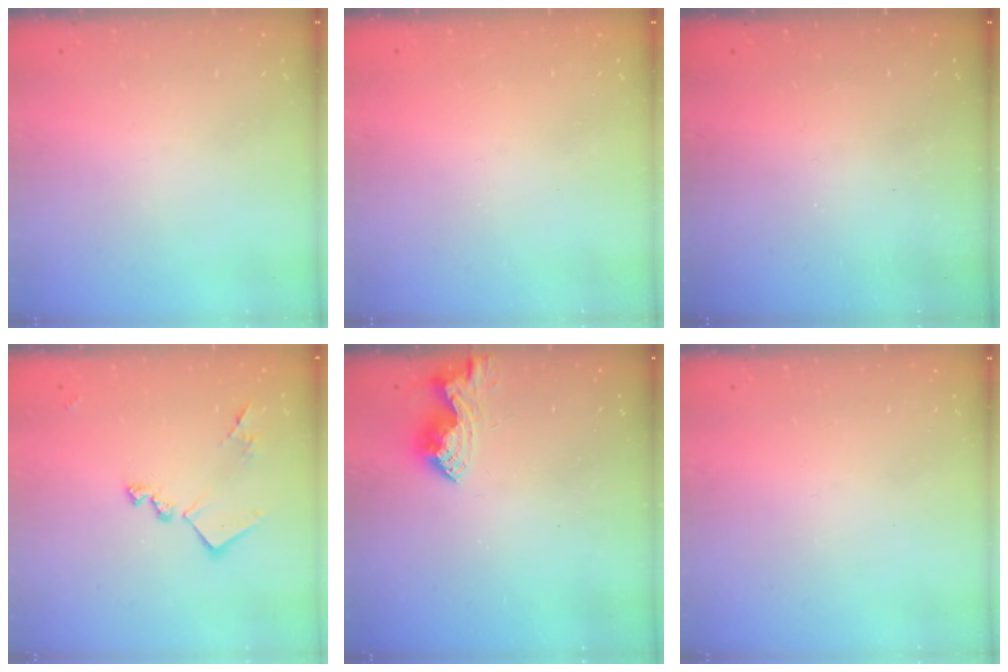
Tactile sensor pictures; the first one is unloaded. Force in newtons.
{"total": 1.5, "press": 1.2, "slide": 0.8}
{"total": 1.2, "press": 1.2, "slide": 0.3}
{"total": 12.6, "press": 12.6, "slide": 0.5}
{"total": 13.7, "press": 13.6, "slide": 0.9}
{"total": 0.0}